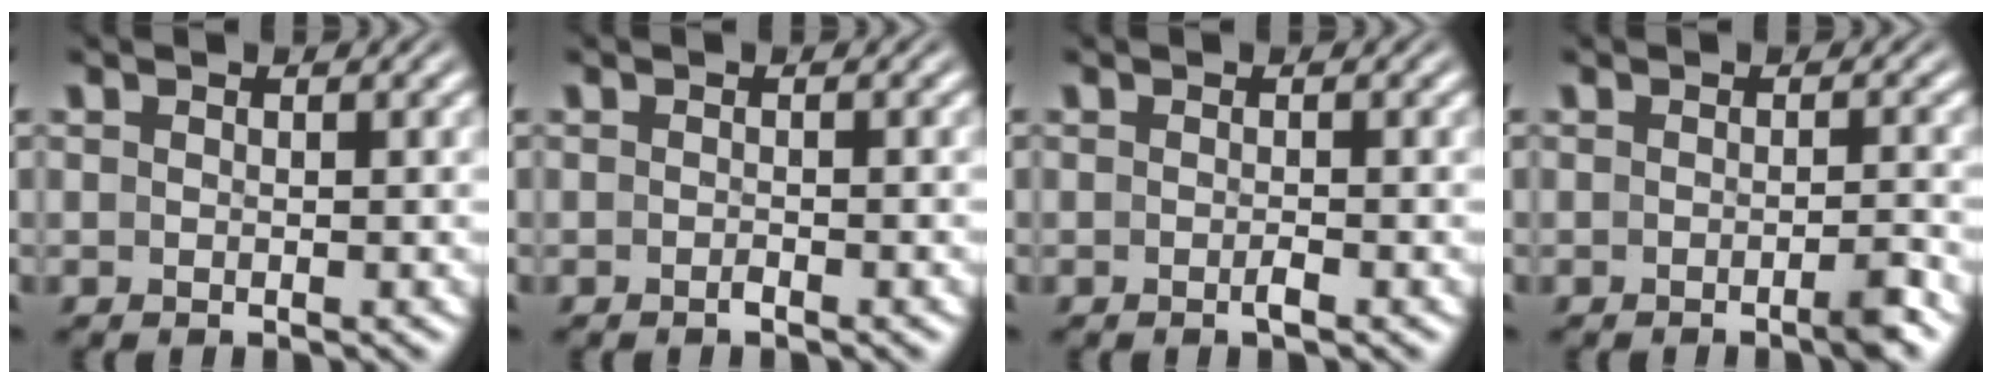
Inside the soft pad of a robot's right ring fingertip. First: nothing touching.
{"total": 0.7, "force": [-0.6, -0.3, 0.2], "torque": [-0.001, 0.004, -0.013]}
{"total": 0.6, "force": [-0.5, 0.0, 0.5], "torque": [-0.007, 0.005, -0.013]}
{"total": 1.6, "force": [-1.2, -0.2, 1.1], "torque": [-0.016, 0.005, -0.025]}